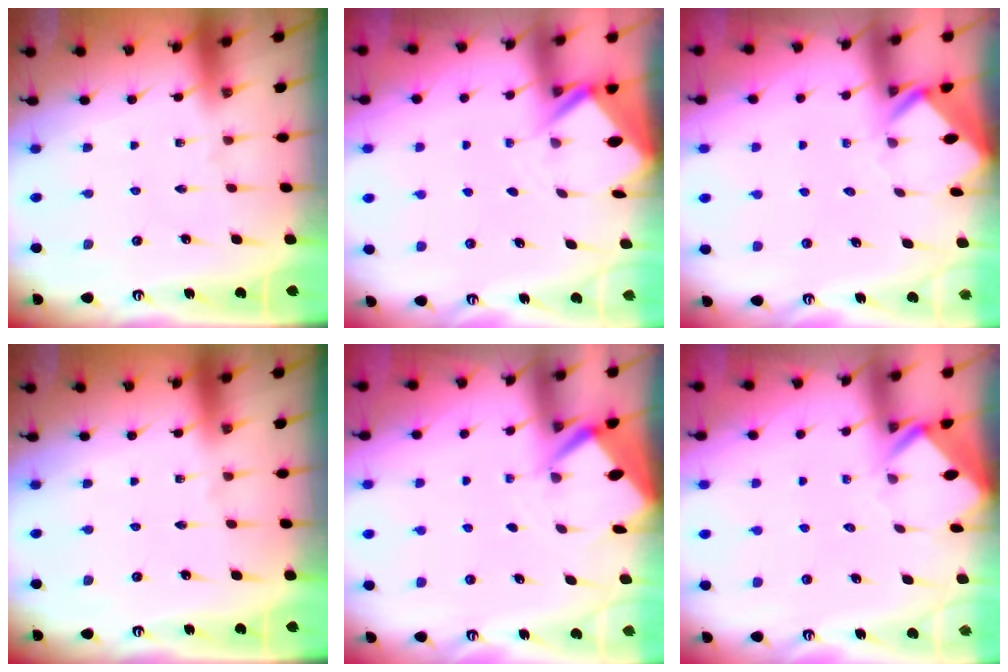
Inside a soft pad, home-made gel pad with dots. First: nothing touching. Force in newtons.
{"total": 3.0, "press": 2.9, "slide": 0.3}
{"total": 2.9, "press": 2.9, "slide": 0.2}
{"total": 0.0}
{"total": 3.0, "press": 3.0, "slide": 0.3}
{"total": 2.6, "press": 2.6, "slide": 0.1}